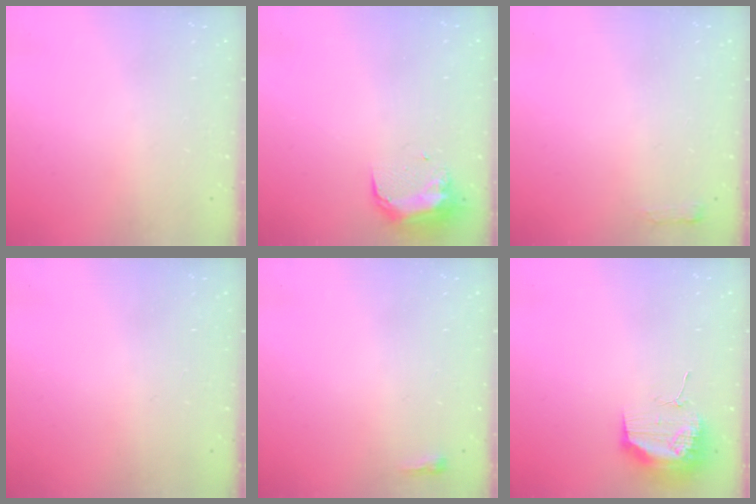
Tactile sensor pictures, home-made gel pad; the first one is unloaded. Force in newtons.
{"total": 9.2, "press": 9.2, "slide": 0.6}
{"total": 2.7, "press": 2.6, "slide": 0.5}
{"total": 0.0}
{"total": 2.3, "press": 2.2, "slide": 0.7}
{"total": 17.9, "press": 13.8, "slide": 11.4}